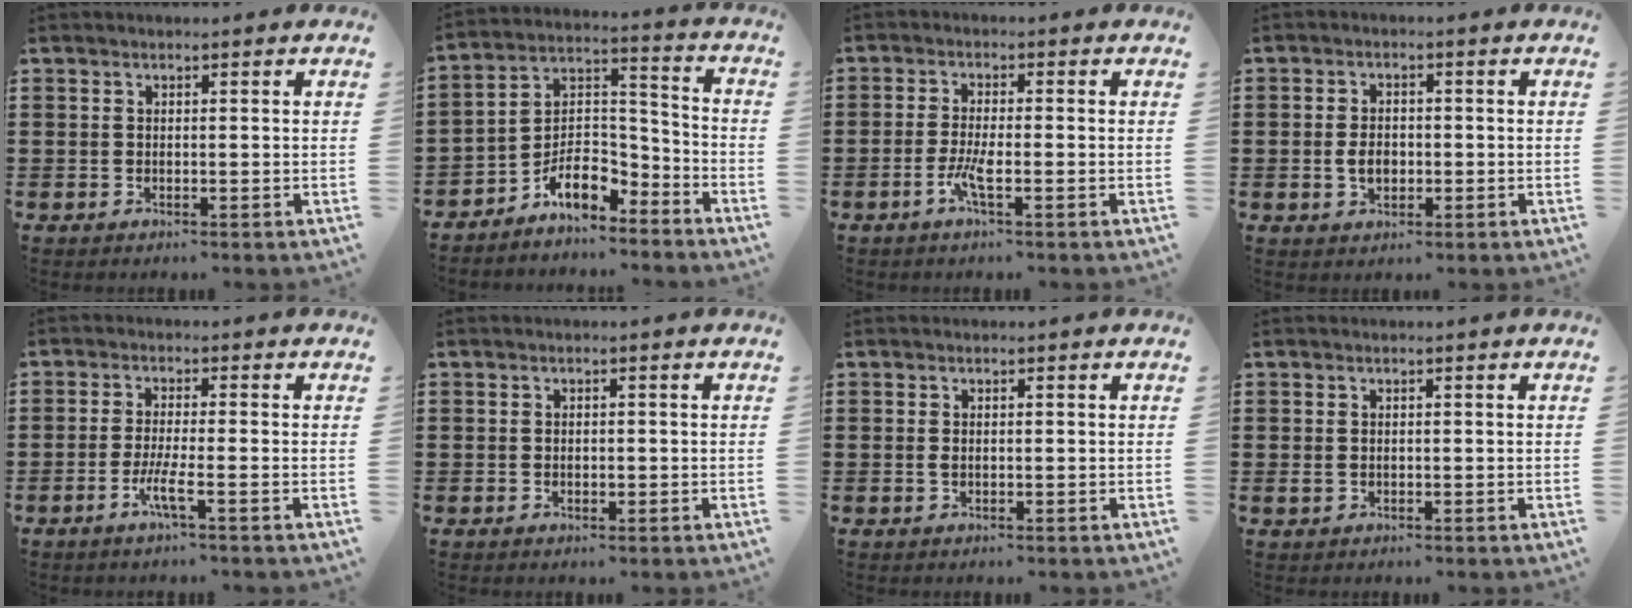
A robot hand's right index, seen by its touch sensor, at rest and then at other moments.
{"total": 7.9, "force": [-5.7, 3.8, 3.8], "torque": [-0.077, 0.006, -0.108]}
{"total": 3.9, "force": [-1.9, 0.6, 3.4], "torque": [-0.085, -0.009, -0.042]}
{"total": 3.2, "force": [-0.5, 2.0, 2.4], "torque": [-0.055, -0.001, -0.012]}
{"total": 4.1, "force": [-2.1, 0.0, 3.5], "torque": [-0.075, -0.012, -0.040]}
{"total": 0.7, "force": [-0.2, 0.4, 0.6], "torque": [-0.013, -0.002, -0.003]}
{"total": 0.8, "force": [0.0, 0.3, 0.7], "torque": [-0.017, -0.002, -0.001]}
{"total": 0.8, "force": [0.1, 0.8, 0.3], "torque": [-0.009, 0.005, 0.000]}